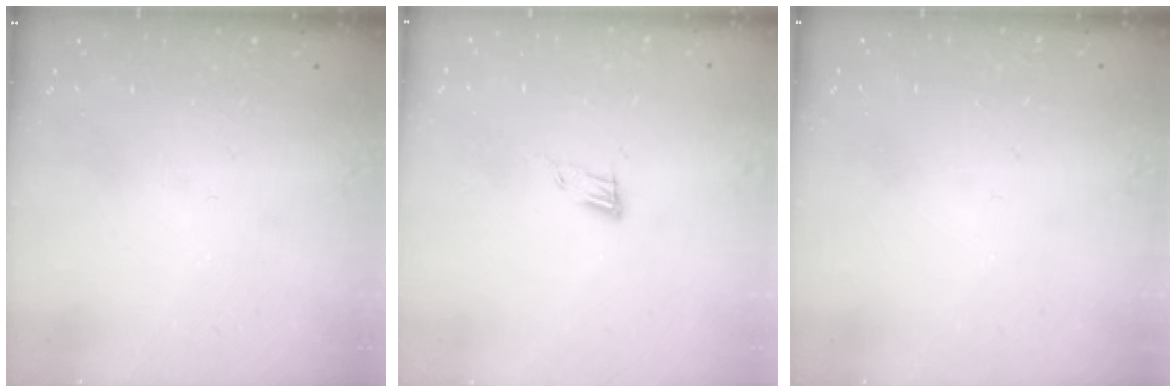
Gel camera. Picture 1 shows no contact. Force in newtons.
{"total": 4.6, "press": 4.6, "slide": 0.4}
{"total": 1.6, "press": 1.6, "slide": 0.1}